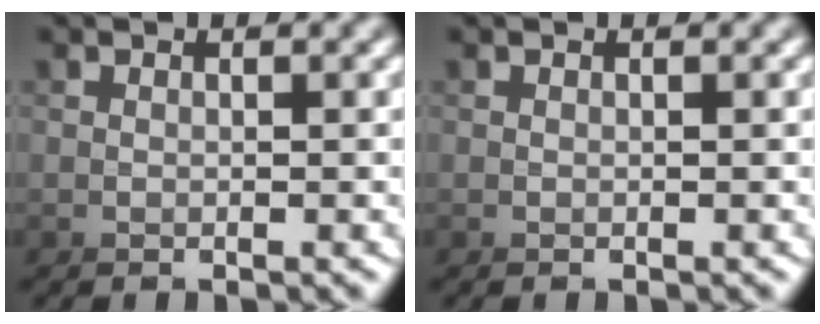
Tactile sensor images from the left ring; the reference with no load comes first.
{"total": 0.0}